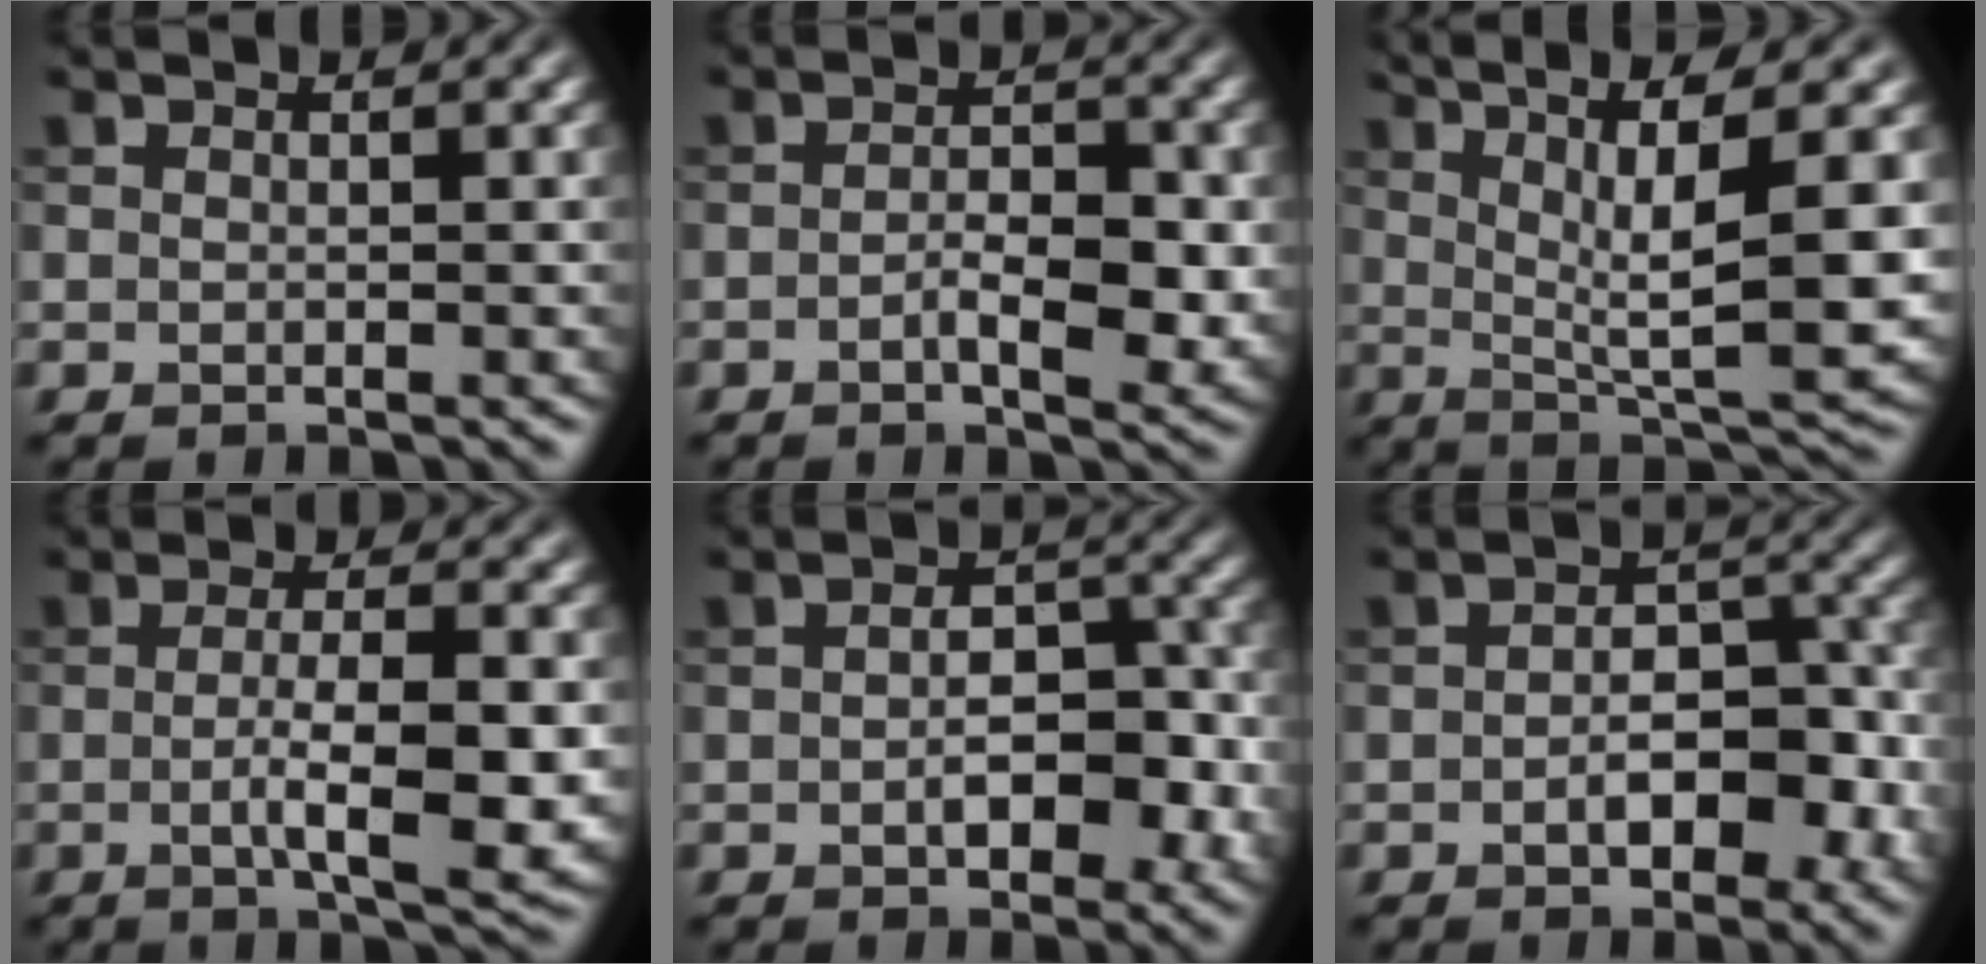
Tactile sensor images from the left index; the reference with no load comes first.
{"total": 4.0, "force": [-0.7, 1.8, 3.5], "torque": [-0.059, -0.007, -0.012]}
{"total": 10.6, "force": [2.5, 2.3, 10.1], "torque": [-0.162, 0.007, 0.051]}
{"total": 6.5, "force": [-1.0, 1.7, 6.3], "torque": [-0.100, -0.008, -0.011]}
{"total": 5.7, "force": [-1.2, 3.2, 4.6], "torque": [-0.063, -0.003, -0.016]}
{"total": 6.2, "force": [-1.5, 3.5, 4.8], "torque": [-0.063, -0.002, -0.025]}